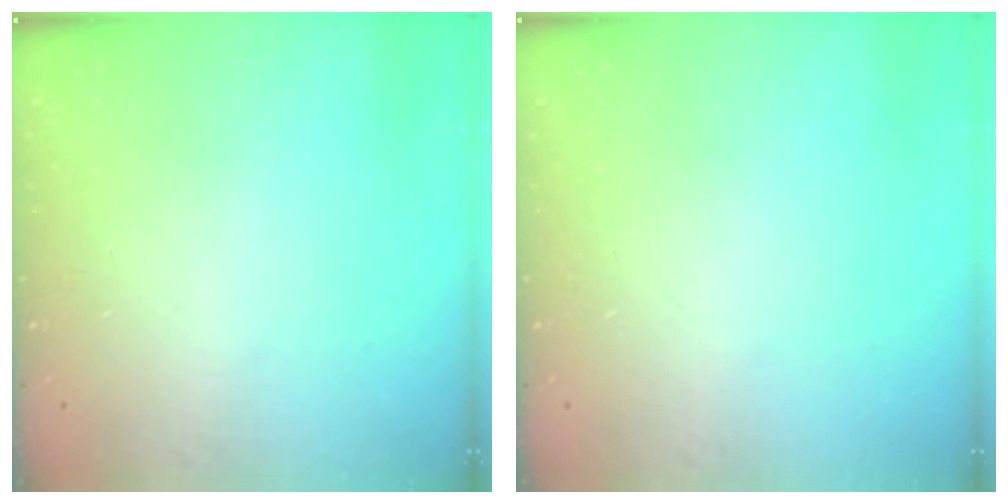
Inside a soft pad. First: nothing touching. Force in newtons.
{"total": 0.0}